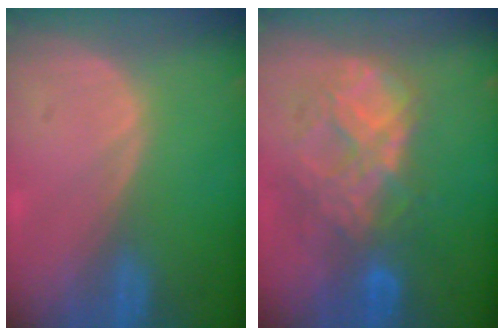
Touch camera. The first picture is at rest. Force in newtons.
{"total": 9.0, "press": 7.7, "slide": 4.6}